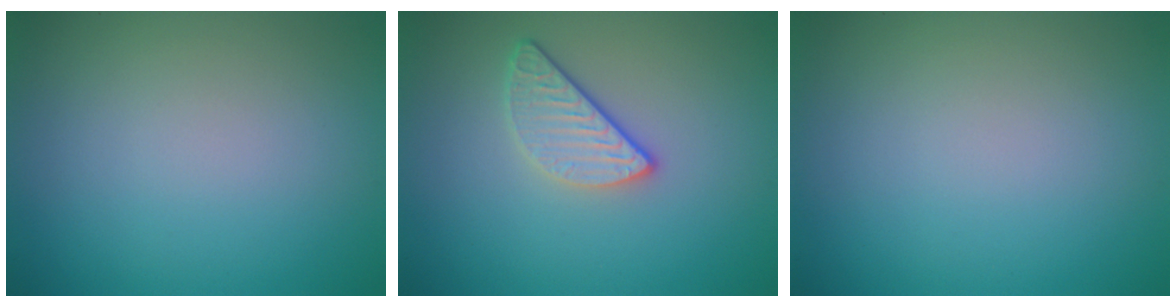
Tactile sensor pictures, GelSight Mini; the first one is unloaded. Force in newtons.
{"total": 2.7, "press": 2.3, "slide": 1.3}
{"total": 0.0}